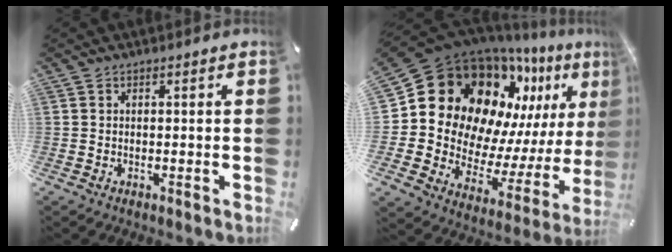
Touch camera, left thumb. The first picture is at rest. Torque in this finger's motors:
{"motor_torque": [2.51, 2.50, 1.70, -1.07, 0.36]}